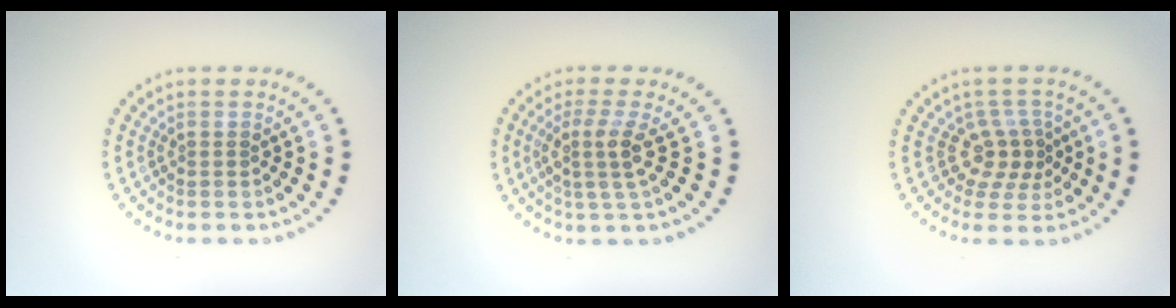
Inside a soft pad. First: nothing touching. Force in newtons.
{"total": 2.7, "press": 2.2, "slide": 1.7}
{"total": 2.9, "press": 2.1, "slide": 2.0}